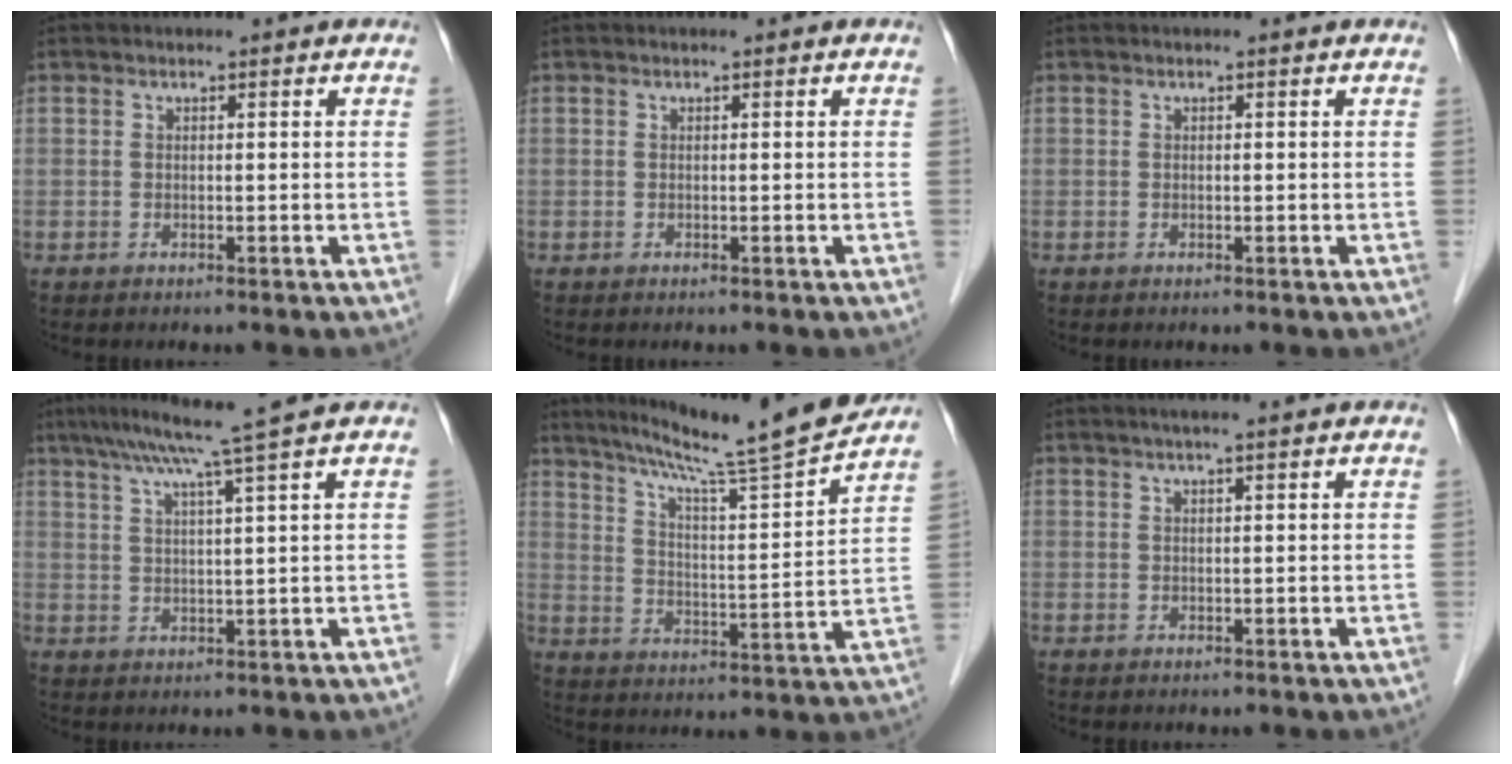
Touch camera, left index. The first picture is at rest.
{"total": 0.0}
{"total": 0.0}
{"total": 7.0, "force": [5.0, -2.2, 4.4], "torque": [-0.072, 0.009, 0.085]}
{"total": 16.7, "force": [14.8, -1.8, 7.5], "torque": [-0.124, -0.025, 0.219]}
{"total": 2.3, "force": [1.7, -0.4, 1.6], "torque": [-0.023, 0.013, 0.029]}